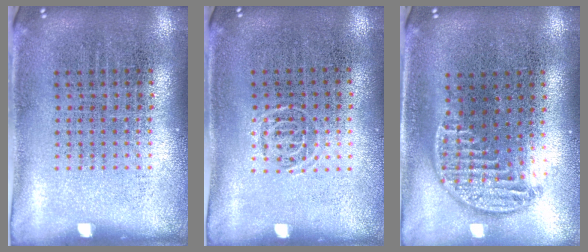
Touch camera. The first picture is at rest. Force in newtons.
{"total": 0.6, "press": 0.4, "slide": 0.4}
{"total": 1.3, "press": 1.1, "slide": 0.6}